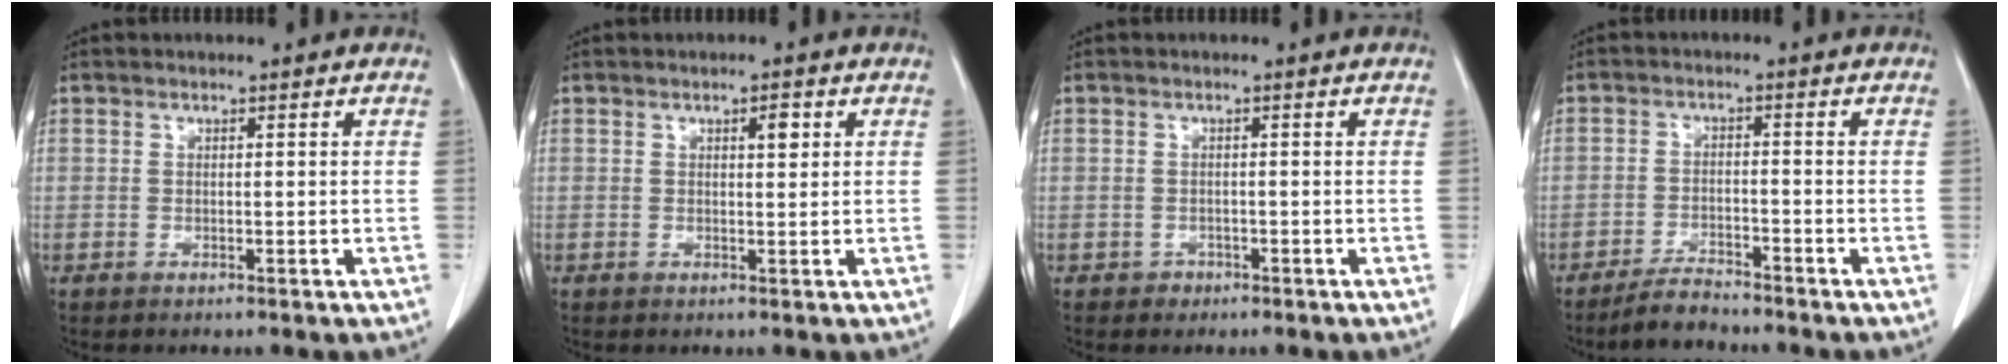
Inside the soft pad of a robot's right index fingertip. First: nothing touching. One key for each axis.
{"total": 1.9, "fx": 0.8, "fy": 0.5, "fz": 1.6, "tx": -0.027, "ty": -0.001, "tz": 0.012}
{"total": 1.3, "fx": -0.7, "fy": 1.0, "fz": 0.0, "tx": 0.002, "ty": 0.004, "tz": -0.013}
{"total": 3.8, "fx": -3.6, "fy": 0.7, "fz": 1.0, "tx": -0.023, "ty": -0.009, "tz": -0.065}